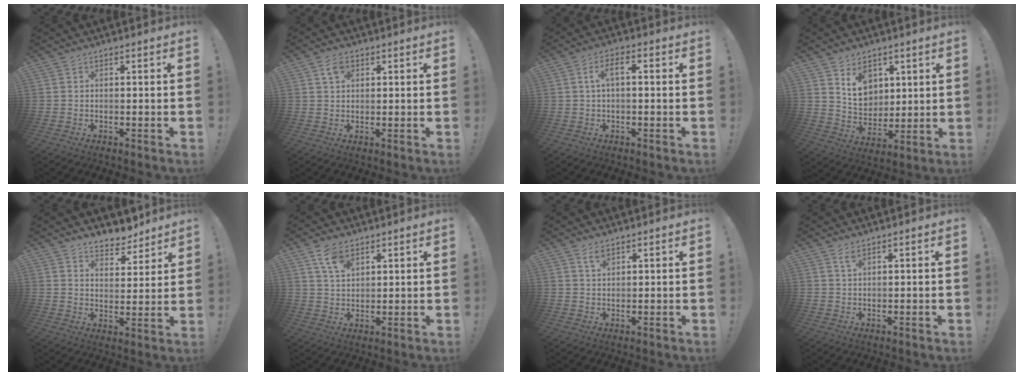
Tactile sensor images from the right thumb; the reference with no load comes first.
{"total": 3.6, "force": [1.6, 2.2, 2.3], "torque": [-0.040, 0.002, 0.029]}
{"total": 4.6, "force": [0.3, 1.7, 4.2], "torque": [-0.090, 0.009, 0.003]}
{"total": 10.6, "force": [5.8, 7.9, 3.9], "torque": [-0.052, -0.034, 0.113]}
{"total": 6.8, "force": [6.0, 2.9, 1.3], "torque": [-0.009, -0.057, 0.109]}
{"total": 7.4, "force": [4.7, 4.2, 3.8], "torque": [-0.064, -0.019, 0.088]}
{"total": 2.9, "force": [1.9, 1.0, 1.9], "torque": [-0.032, -0.007, 0.032]}
{"total": 1.8, "force": [1.0, 0.2, 1.4], "torque": [-0.029, 0.000, 0.018]}